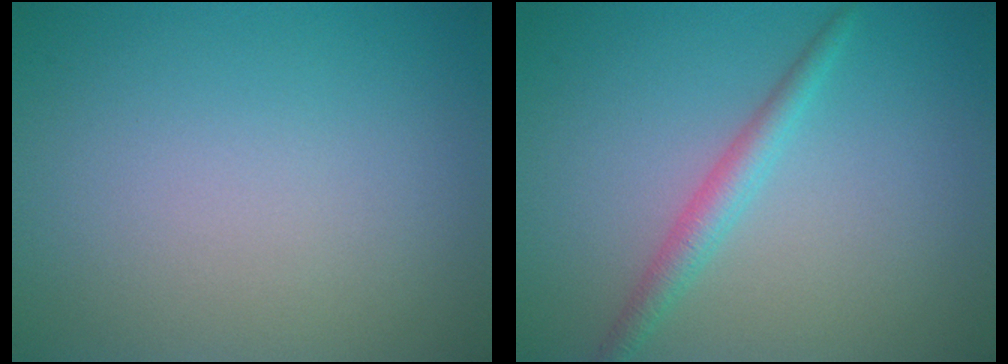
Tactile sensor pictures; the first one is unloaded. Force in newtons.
{"total": 1.5, "press": 1.5, "slide": 0.1}